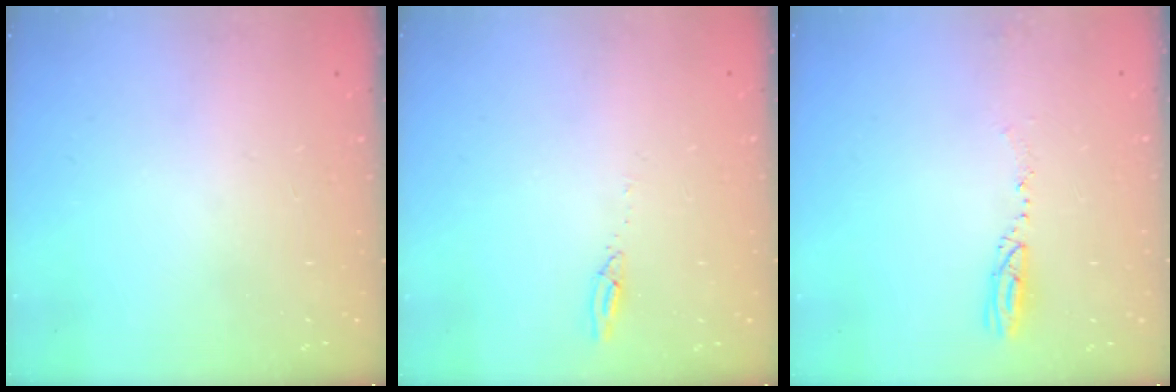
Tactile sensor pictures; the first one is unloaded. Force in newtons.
{"total": 2.7, "press": 2.7, "slide": 0.2}
{"total": 3.6, "press": 3.5, "slide": 0.7}